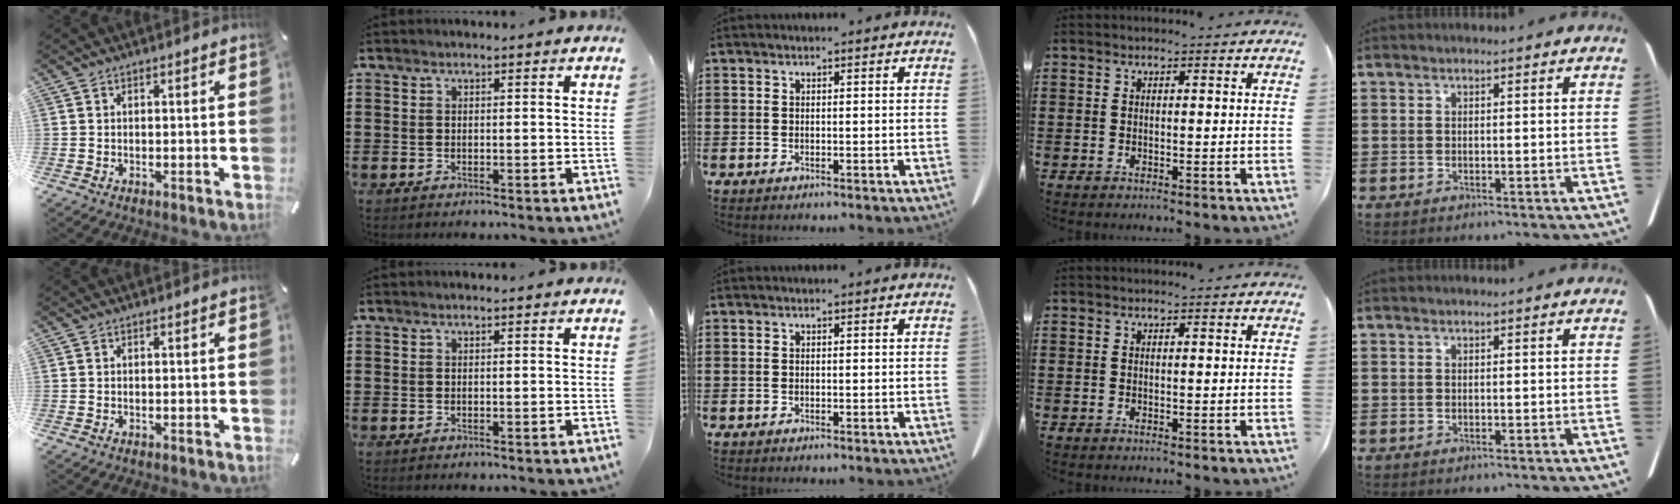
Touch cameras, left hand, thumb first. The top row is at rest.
{}